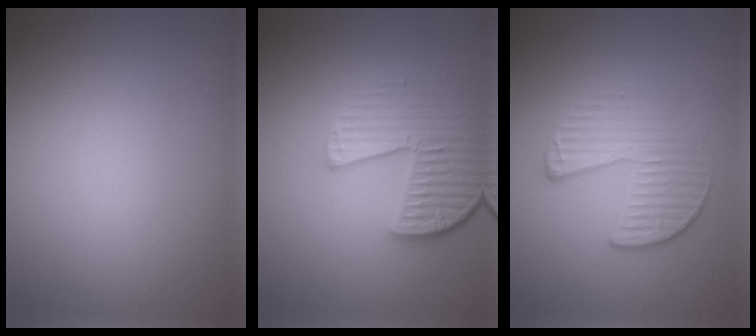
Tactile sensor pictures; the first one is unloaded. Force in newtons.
{"total": 5.3, "press": 4.0, "slide": 3.5}
{"total": 3.8, "press": 3.1, "slide": 2.1}